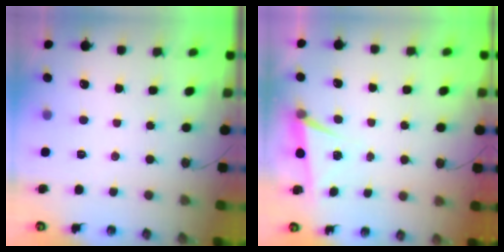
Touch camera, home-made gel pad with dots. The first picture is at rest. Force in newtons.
{"total": 4.4, "press": 2.5, "slide": 3.7}